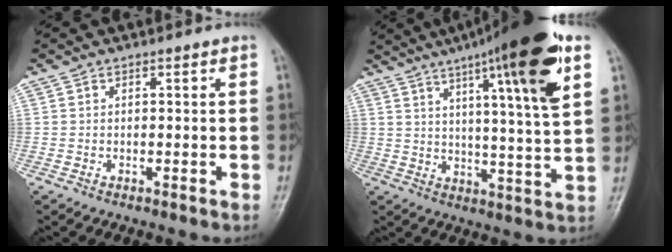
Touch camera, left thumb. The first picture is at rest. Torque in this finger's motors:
{"motor_torque": [1.45, 0.71, 1.86, -0.91, 0.39]}